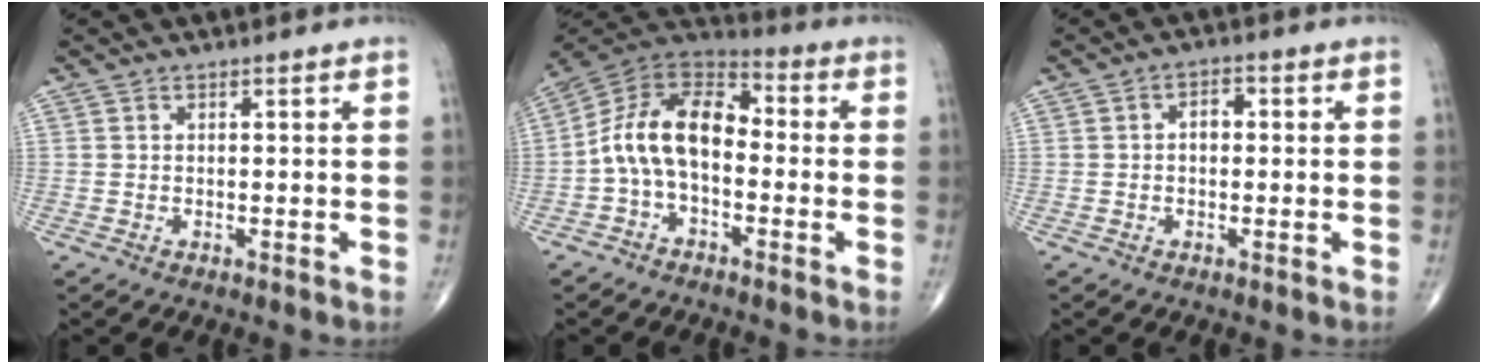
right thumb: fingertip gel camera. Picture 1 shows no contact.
{"total": 13.3, "force": [-1.7, 8.1, 10.4], "torque": [-0.173, 0.051, -0.044]}
{"total": 2.9, "force": [0.1, 1.8, 2.2], "torque": [-0.021, 0.012, -0.004]}